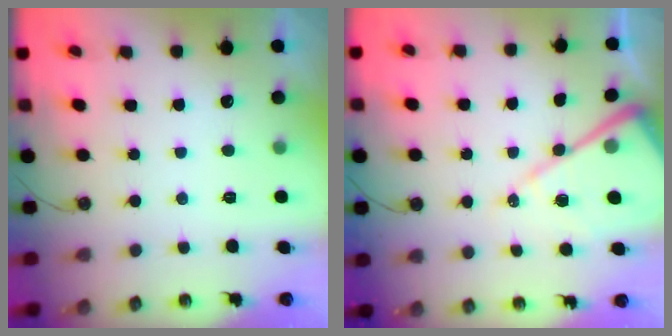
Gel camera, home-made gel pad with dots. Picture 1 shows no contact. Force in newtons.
{"total": 14.3, "press": 14.3, "slide": 1.5}